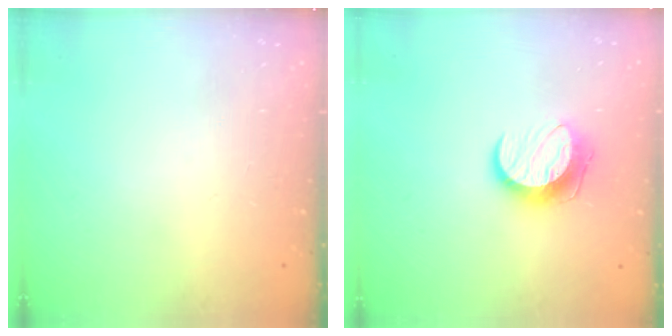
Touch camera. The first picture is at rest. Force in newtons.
{"total": 10.5, "press": 10.5, "slide": 0.5}